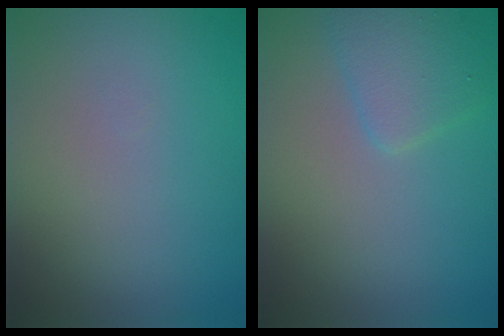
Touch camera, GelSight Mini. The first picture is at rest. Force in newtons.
{"total": 2.7, "press": 2.7, "slide": 0.1}